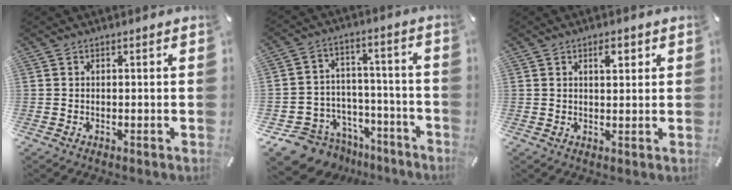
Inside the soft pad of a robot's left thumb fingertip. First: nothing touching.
{"total": 10.4, "force": [-7.0, 7.5, 1.3], "torque": [-0.021, 0.041, -0.116]}
{"total": 3.3, "force": [1.7, 1.6, 2.4], "torque": [-0.027, -0.005, 0.023]}